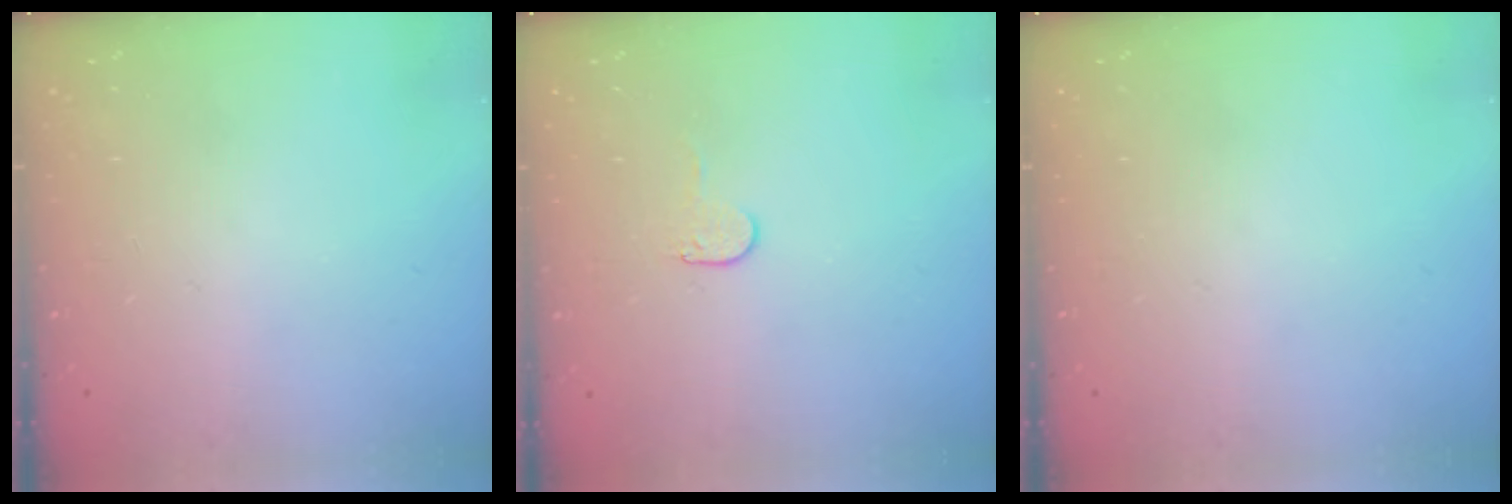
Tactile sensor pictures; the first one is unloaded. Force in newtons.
{"total": 4.5, "press": 4.5, "slide": 0.5}
{"total": 0.0}